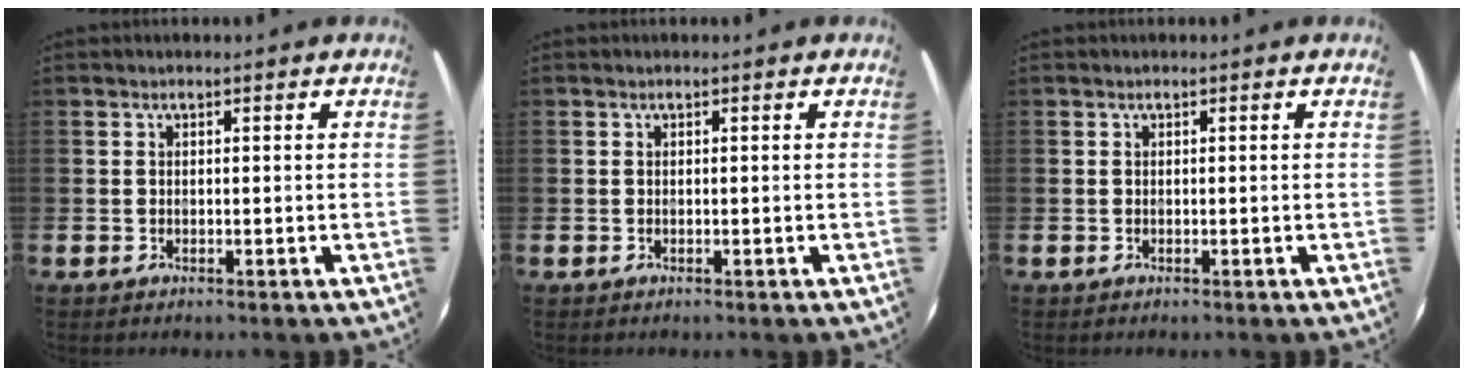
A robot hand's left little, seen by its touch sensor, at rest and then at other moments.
{"total": 0.0}
{"total": 0.0}